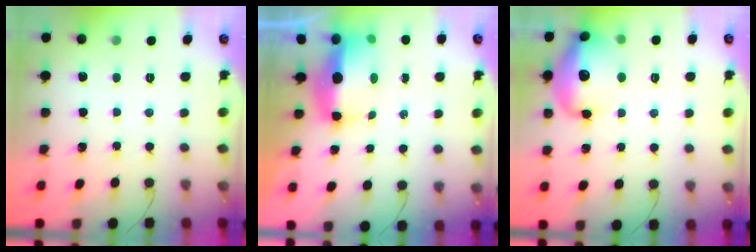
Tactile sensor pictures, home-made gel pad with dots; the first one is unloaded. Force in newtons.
{"total": 8.9, "press": 8.7, "slide": 1.8}
{"total": 15.3, "press": 15.1, "slide": 2.7}